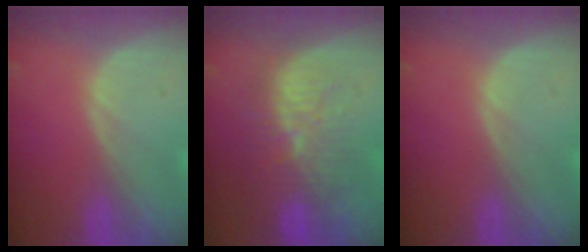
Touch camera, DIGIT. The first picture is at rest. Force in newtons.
{"total": 10.9, "press": 9.6, "slide": 5.1}
{"total": 0.0}